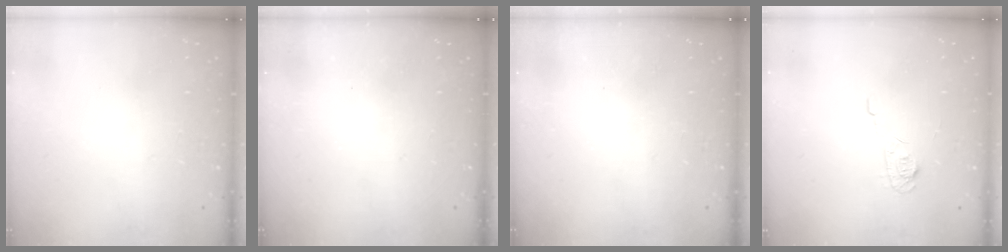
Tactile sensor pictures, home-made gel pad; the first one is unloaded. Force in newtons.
{"total": 1.5, "press": 1.4, "slide": 0.6}
{"total": 2.4, "press": 2.3, "slide": 0.8}
{"total": 5.9, "press": 5.8, "slide": 0.9}